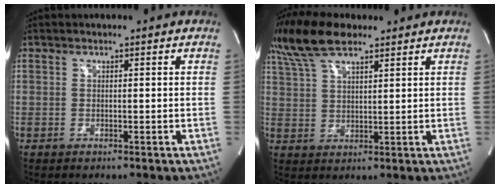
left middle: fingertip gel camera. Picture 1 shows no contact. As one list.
[{"total": 9.7, "force": [7.4, 2.8, 5.7], "torque": [-0.124, 0.026, 0.142]}]